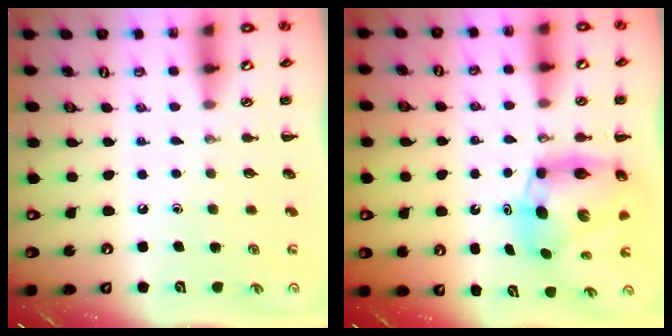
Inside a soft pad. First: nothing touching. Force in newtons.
{"total": 8.1, "press": 7.8, "slide": 2.2}